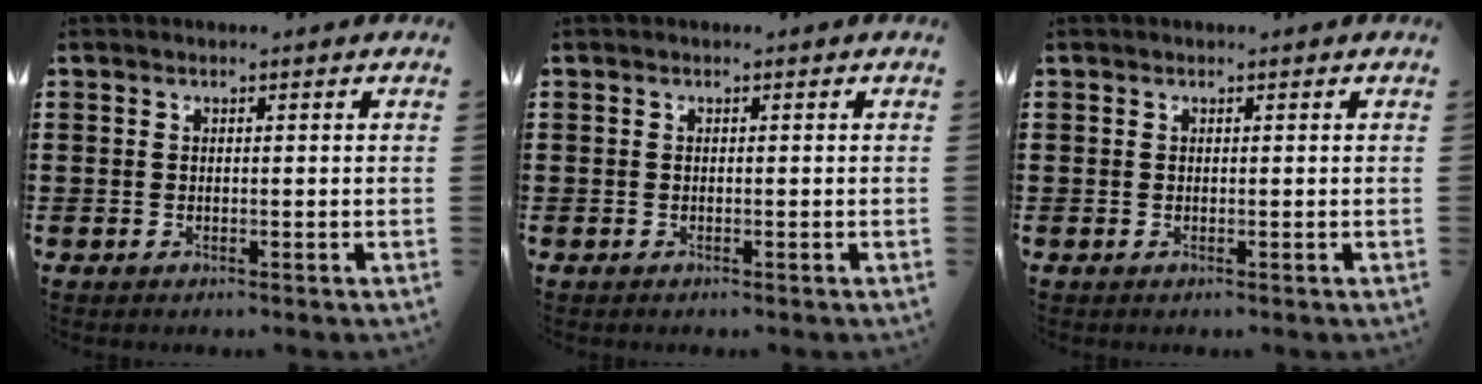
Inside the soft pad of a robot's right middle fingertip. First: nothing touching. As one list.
[{"total": 0.0}, {"total": 0.0}]